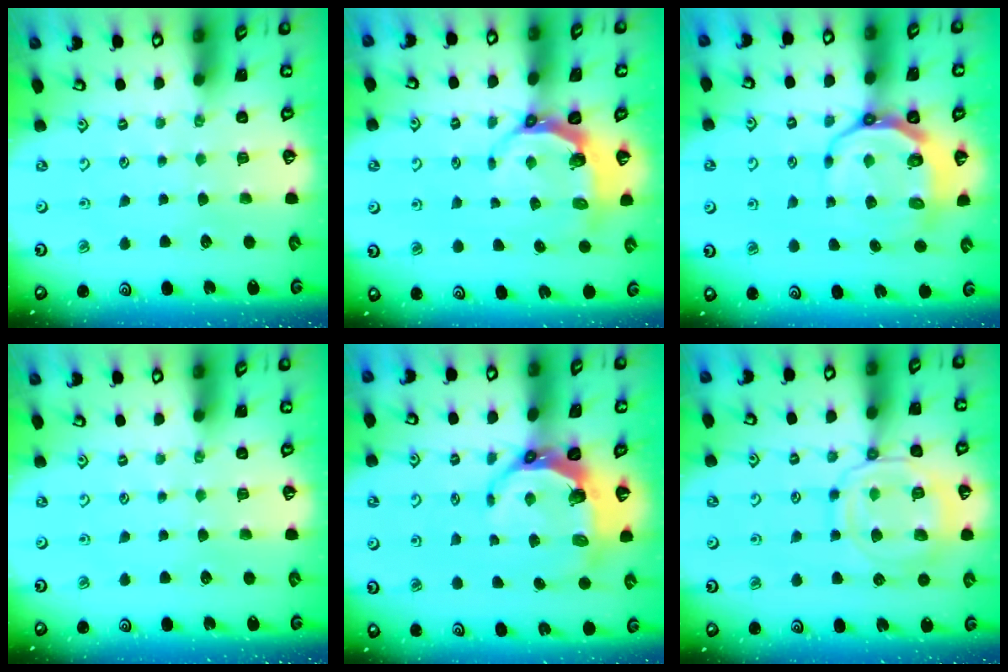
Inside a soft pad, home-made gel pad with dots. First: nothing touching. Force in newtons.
{"total": 5.5, "press": 4.4, "slide": 3.3}
{"total": 8.7, "press": 8.0, "slide": 3.4}
{"total": 0.0}
{"total": 9.1, "press": 7.8, "slide": 4.7}
{"total": 14.4, "press": 14.3, "slide": 1.4}